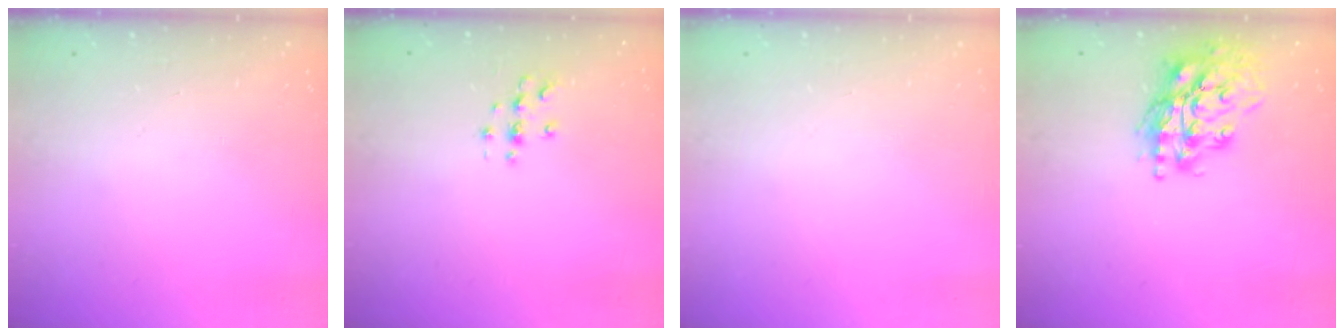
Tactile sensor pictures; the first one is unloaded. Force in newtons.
{"total": 3.0, "press": 3.0, "slide": 0.3}
{"total": 0.0}
{"total": 17.4, "press": 17.3, "slide": 2.4}